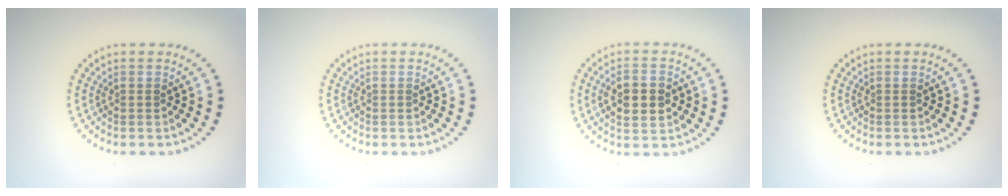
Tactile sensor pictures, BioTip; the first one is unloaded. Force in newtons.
{"total": 0.0}
{"total": 4.8, "press": 4.8, "slide": 0.2}
{"total": 0.0}